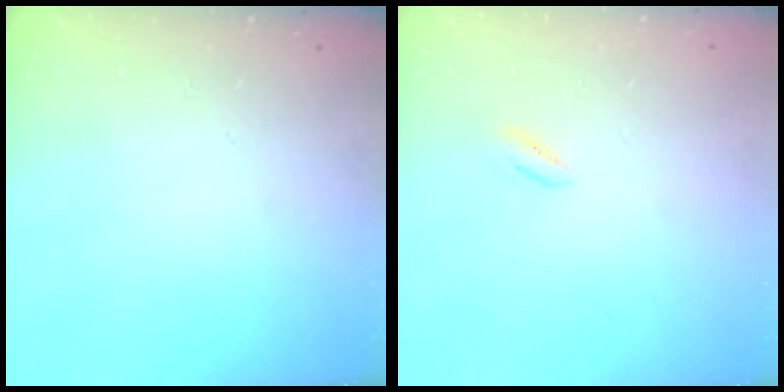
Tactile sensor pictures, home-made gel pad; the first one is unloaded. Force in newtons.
{"total": 1.9, "press": 1.7, "slide": 0.8}